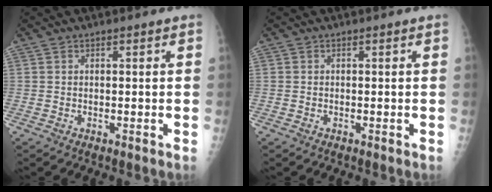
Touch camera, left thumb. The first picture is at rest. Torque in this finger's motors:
{"motor_torque": [0.91, 0.96, -0.11, -0.04, 0.09]}